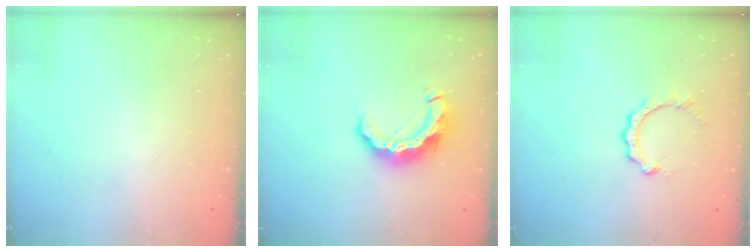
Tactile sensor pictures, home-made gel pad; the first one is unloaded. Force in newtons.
{"total": 10.6, "press": 10.6, "slide": 0.8}
{"total": 2.6, "press": 2.6, "slide": 0.3}